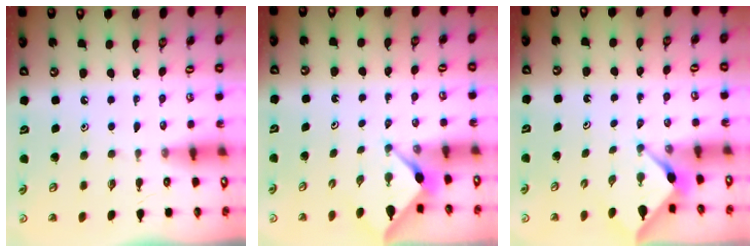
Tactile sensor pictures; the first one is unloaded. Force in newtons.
{"total": 3.1, "press": 3.1, "slide": 0.2}
{"total": 3.0, "press": 2.9, "slide": 0.4}